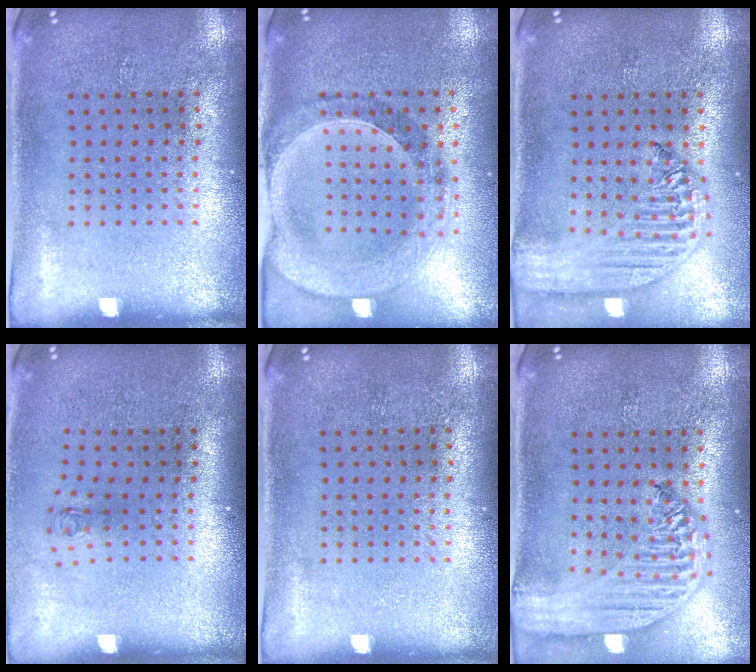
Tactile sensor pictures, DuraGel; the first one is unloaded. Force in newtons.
{"total": 1.4, "press": 1.4, "slide": 0.2}
{"total": 2.5, "press": 2.1, "slide": 1.4}
{"total": 0.7, "press": 0.3, "slide": 0.7}
{"total": 0.0}
{"total": 2.9, "press": 2.4, "slide": 1.7}